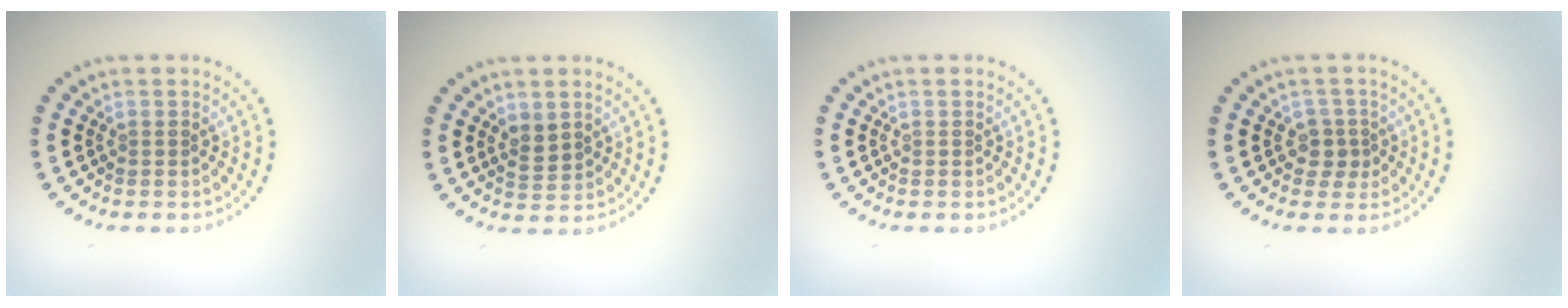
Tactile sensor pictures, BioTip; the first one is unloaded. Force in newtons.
{"total": 1.8, "press": 1.6, "slide": 0.7}
{"total": 0.0}
{"total": 1.8, "press": 1.5, "slide": 1.0}